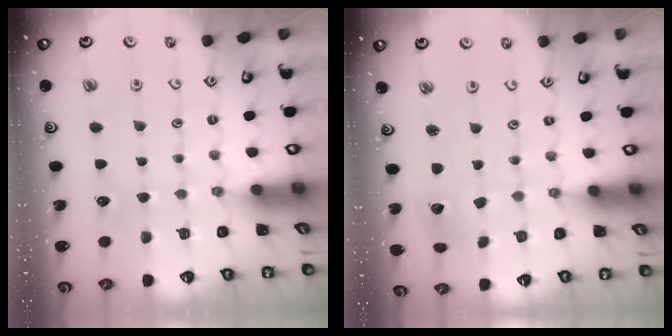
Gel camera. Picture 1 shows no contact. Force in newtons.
{"total": 2.2, "press": 2.2, "slide": 0.3}